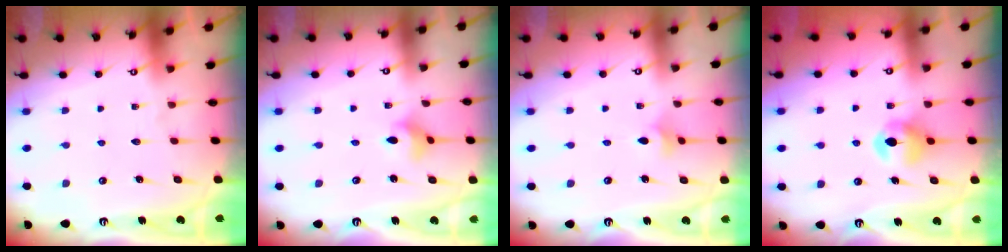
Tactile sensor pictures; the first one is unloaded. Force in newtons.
{"total": 3.8, "press": 3.8, "slide": 0.5}
{"total": 3.4, "press": 3.3, "slide": 0.8}
{"total": 7.5, "press": 7.4, "slide": 0.5}